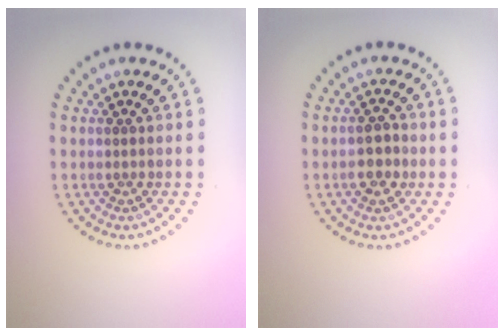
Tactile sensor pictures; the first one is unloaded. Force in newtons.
{"total": 2.4, "press": 2.3, "slide": 0.6}